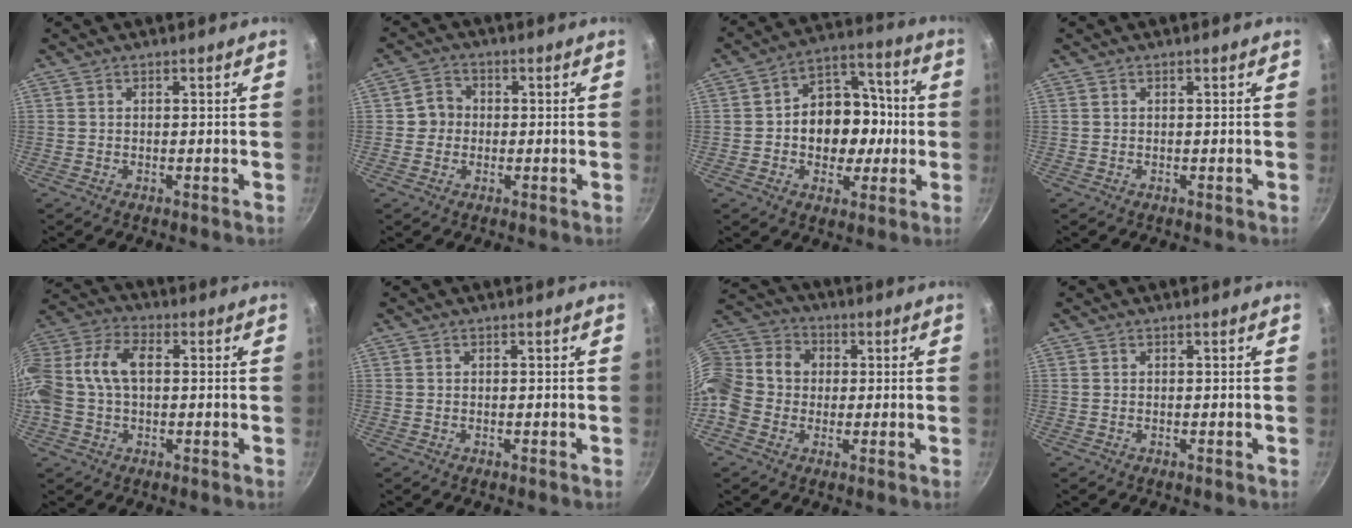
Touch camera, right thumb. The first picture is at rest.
{"total": 4.0, "force": [-0.2, 3.8, 1.4], "torque": [-0.001, 0.010, -0.012]}
{"total": 15.0, "force": [-0.9, 10.7, 10.4], "torque": [-0.095, 0.038, -0.016]}
{"total": 0.0}
{"total": 15.6, "force": [1.4, 9.6, 12.2], "torque": [-0.285, 0.033, 0.024]}
{"total": 0.0}
{"total": 15.7, "force": [0.2, 12.6, 9.3], "torque": [-0.199, 0.039, -0.002]}
{"total": 0.0}